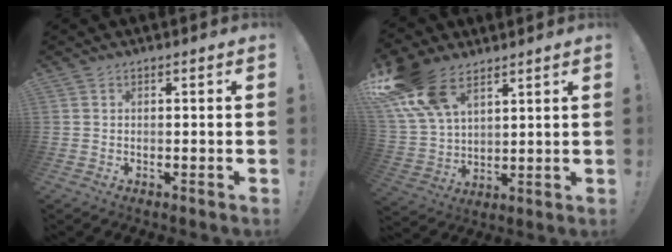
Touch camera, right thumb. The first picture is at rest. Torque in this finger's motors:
{"motor_torque": [0.84, 2.09, 1.81, 0.96, 0.61]}